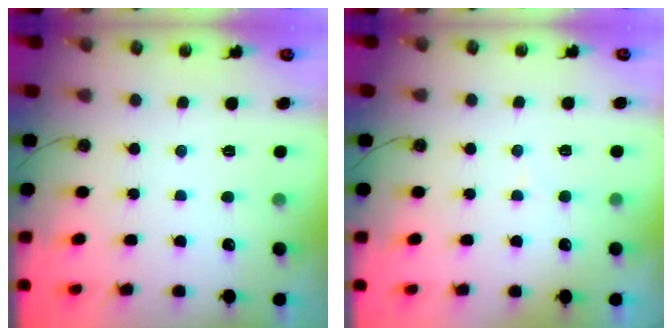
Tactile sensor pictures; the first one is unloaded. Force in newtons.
{"total": 5.4, "press": 5.4, "slide": 0.5}